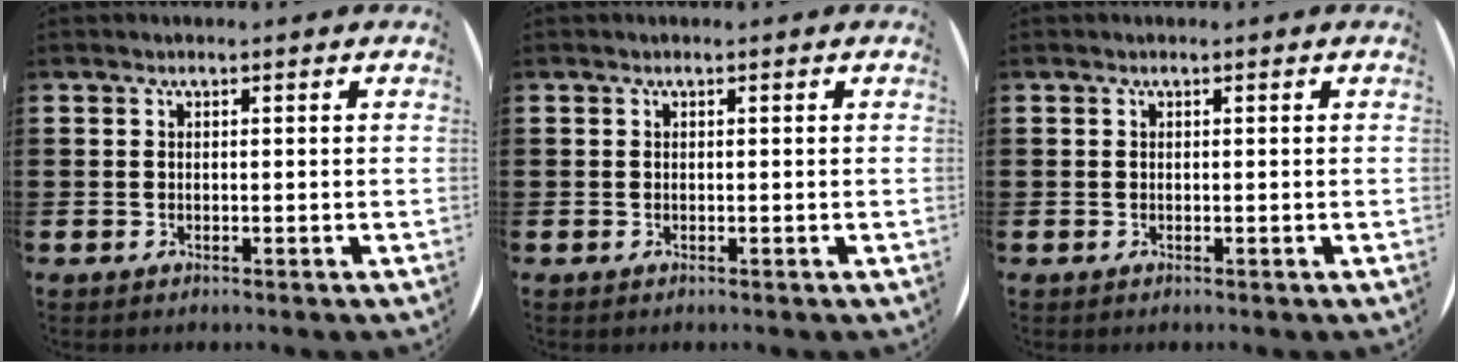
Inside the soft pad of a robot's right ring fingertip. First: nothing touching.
{"total": 0.0}
{"total": 0.0}